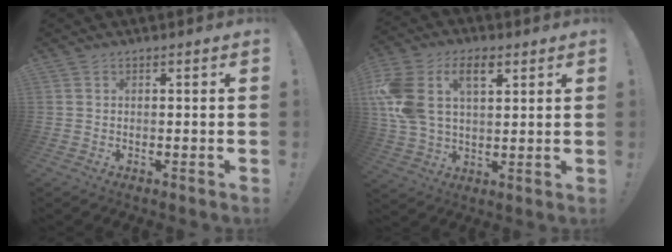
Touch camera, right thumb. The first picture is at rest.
{"total": 15.0, "force": [5.9, 9.4, 10.2], "torque": [-0.208, -0.013, 0.107]}